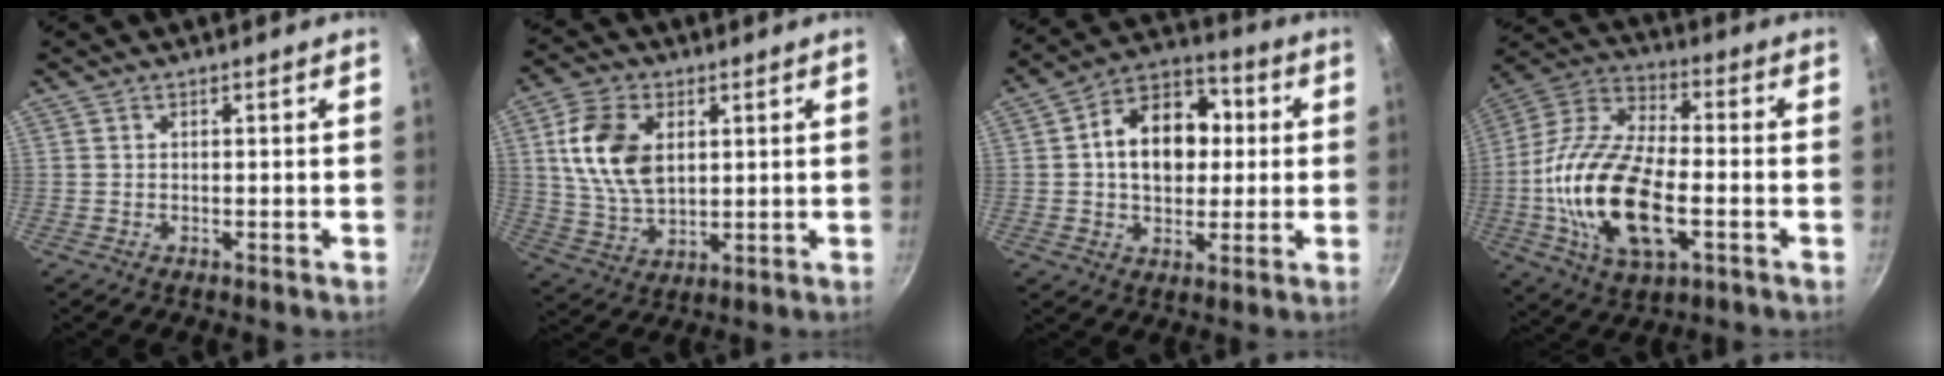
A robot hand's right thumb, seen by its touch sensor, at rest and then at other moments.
{"total": 13.0, "force": [3.2, 8.4, 9.5], "torque": [-0.165, -0.011, 0.065]}
{"total": 15.3, "force": [1.6, 11.0, 10.4], "torque": [-0.118, 0.025, 0.011]}
{"total": 21.9, "force": [-4.2, 10.5, 18.7], "torque": [-0.359, 0.024, -0.089]}